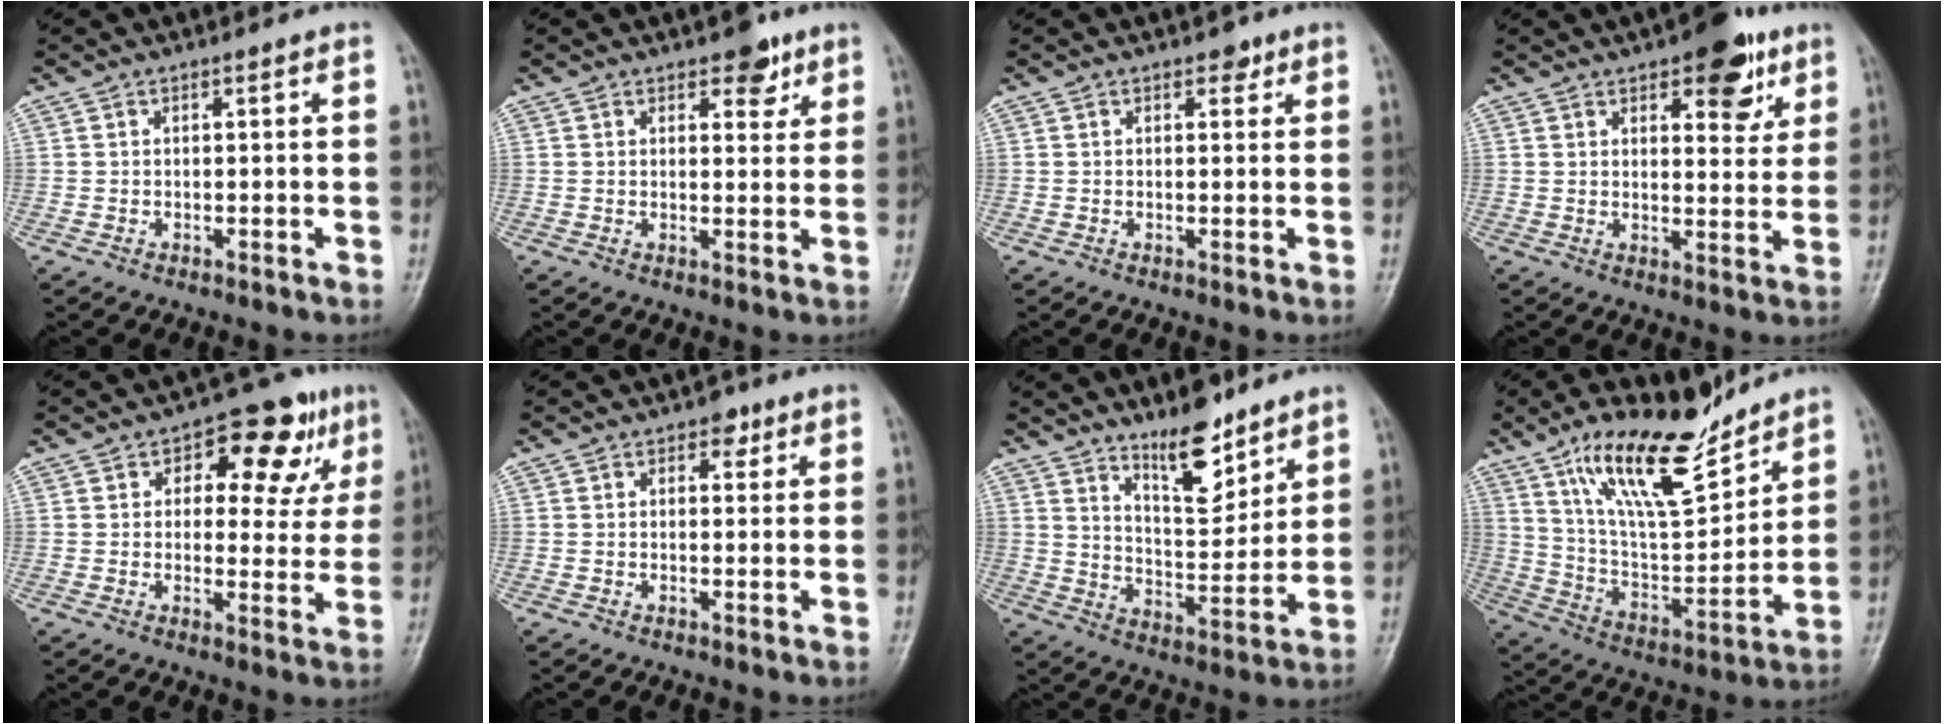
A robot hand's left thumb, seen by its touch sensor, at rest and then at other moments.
{"total": 4.7, "force": [2.9, 2.6, 2.7], "torque": [-0.009, -0.014, 0.037]}
{"total": 1.8, "force": [1.1, 1.2, 0.8], "torque": [0.004, -0.003, 0.010]}
{"total": 10.3, "force": [5.7, 4.7, 7.2], "torque": [-0.061, -0.023, 0.072]}
{"total": 12.1, "force": [5.1, 7.2, 8.2], "torque": [-0.052, 0.000, 0.064]}
{"total": 2.5, "force": [1.3, 1.7, 1.3], "torque": [0.002, -0.002, 0.012]}
{"total": 11.0, "force": [8.1, 4.1, 6.2], "torque": [-0.078, -0.070, 0.144]}
{"total": 19.2, "force": [13.4, 6.4, 12.2], "torque": [-0.169, -0.074, 0.244]}